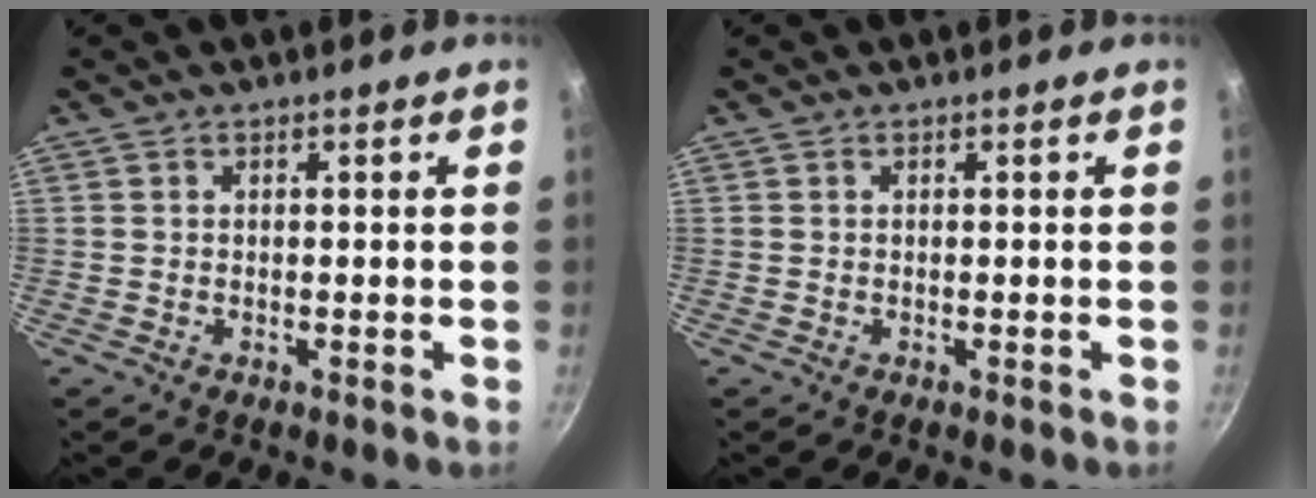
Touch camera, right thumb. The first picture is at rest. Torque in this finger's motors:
{"motor_torque": [0.00, 0.00, 0.00, 0.00, 0.00]}